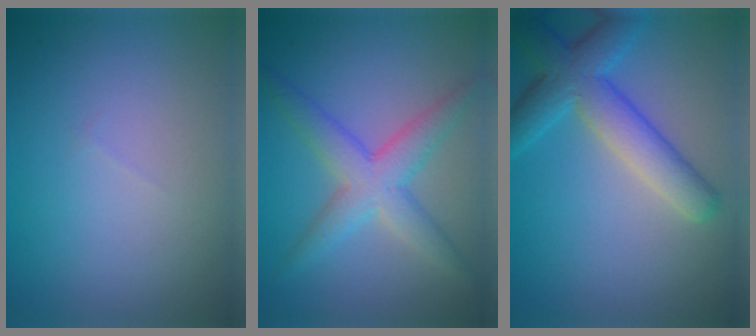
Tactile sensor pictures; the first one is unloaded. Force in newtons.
{"total": 4.4, "press": 4.4, "slide": 0.1}
{"total": 5.8, "press": 5.8, "slide": 0.3}